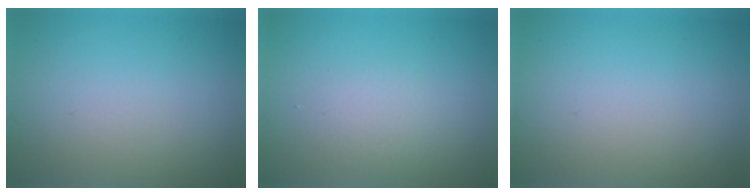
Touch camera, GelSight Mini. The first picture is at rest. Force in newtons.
{"total": 1.7, "press": 1.7, "slide": 0.0}
{"total": 0.0}